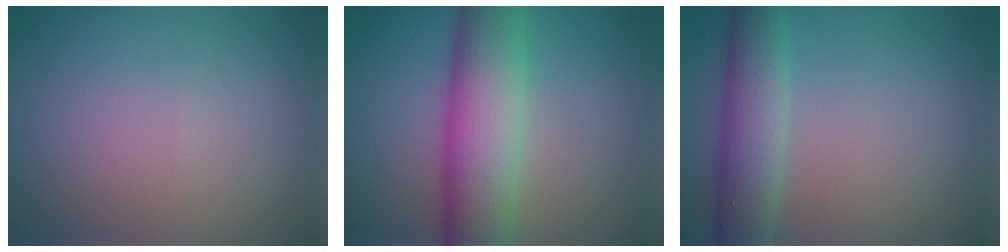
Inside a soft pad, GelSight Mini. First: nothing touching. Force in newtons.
{"total": 8.8, "press": 8.8, "slide": 0.2}
{"total": 5.2, "press": 5.2, "slide": 0.3}